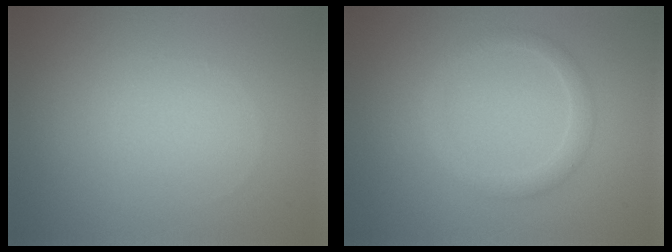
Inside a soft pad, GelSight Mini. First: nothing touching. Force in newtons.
{"total": 1.9, "press": 1.9, "slide": 0.1}